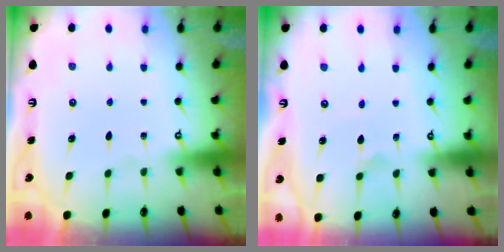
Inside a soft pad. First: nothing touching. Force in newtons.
{"total": 1.7, "press": 1.7, "slide": 0.1}